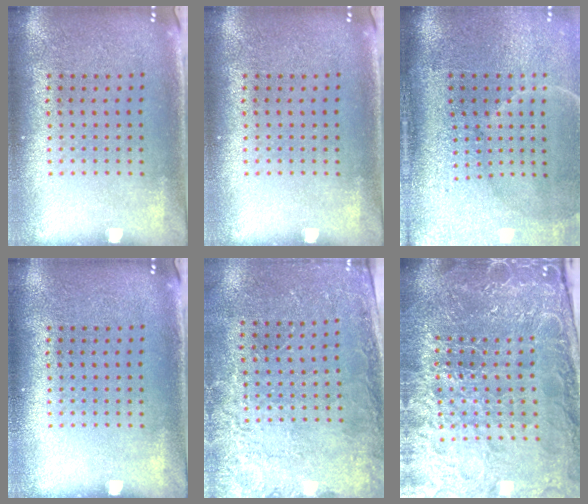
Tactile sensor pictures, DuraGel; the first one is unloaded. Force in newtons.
{"total": 0.0}
{"total": 4.7, "press": 3.9, "slide": 2.7}
{"total": 0.0}
{"total": 2.4, "press": 2.4, "slide": 0.6}
{"total": 6.2, "press": 5.5, "slide": 2.8}